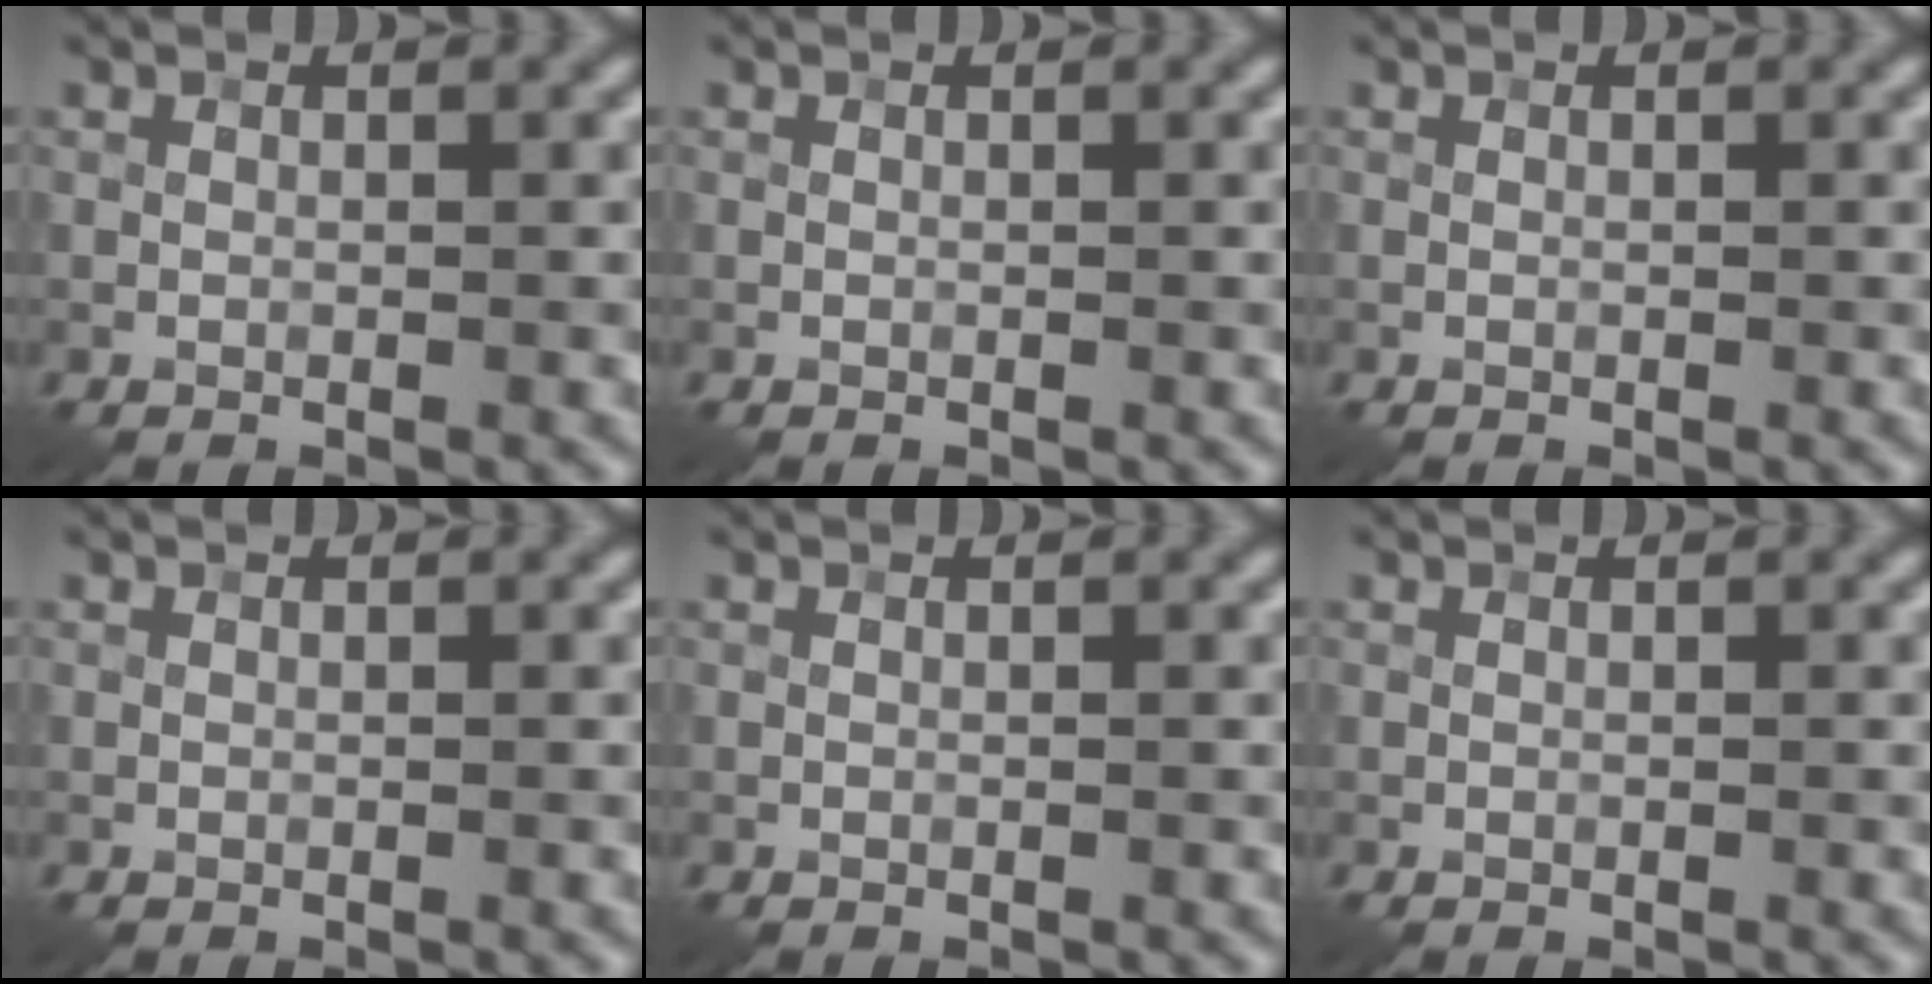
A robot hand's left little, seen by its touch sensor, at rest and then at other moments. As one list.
[{"total": 0.0}, {"total": 0.0}, {"total": 0.0}, {"total": 0.0}, {"total": 0.0}]